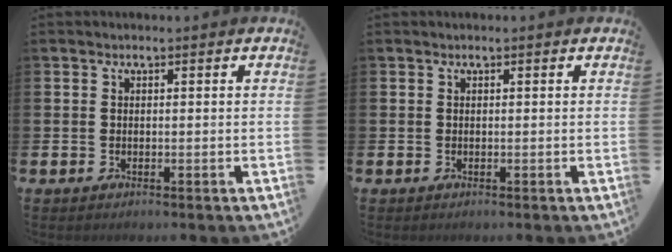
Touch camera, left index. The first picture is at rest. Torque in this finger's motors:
{"motor_torque": [0.99, -1.14, 0.29, 0.06]}